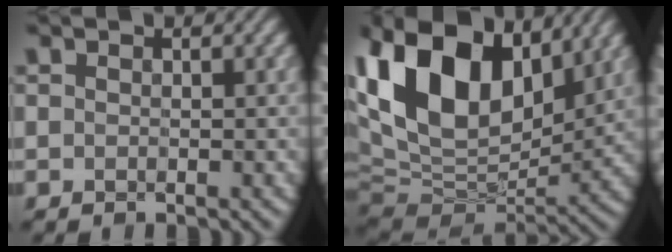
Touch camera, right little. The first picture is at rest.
{"total": 15.7, "force": [6.0, 9.6, 10.9], "torque": [-0.238, 0.037, 0.103]}